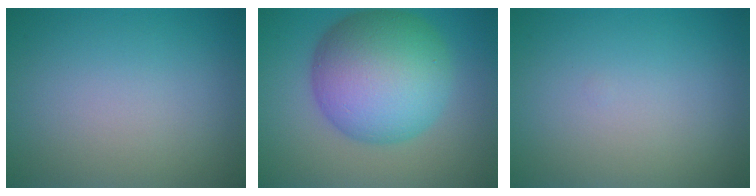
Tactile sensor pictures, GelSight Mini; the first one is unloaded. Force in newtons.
{"total": 11.6, "press": 11.6, "slide": 0.3}
{"total": 0.0}